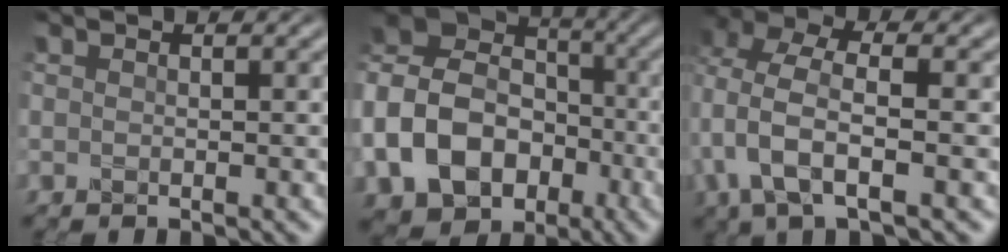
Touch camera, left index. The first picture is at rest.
{"total": 11.5, "force": [-4.1, 8.9, 6.1], "torque": [-0.149, -0.002, -0.078]}
{"total": 5.2, "force": [-0.3, 2.5, 4.5], "torque": [-0.103, 0.009, -0.013]}